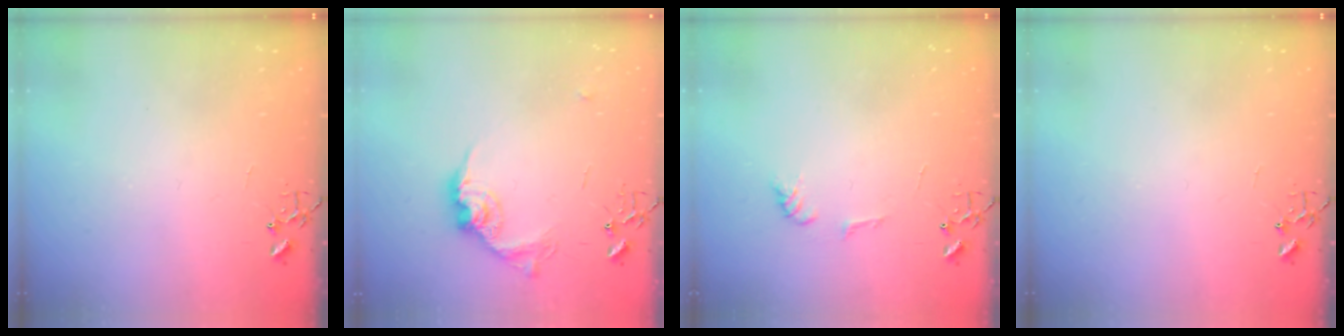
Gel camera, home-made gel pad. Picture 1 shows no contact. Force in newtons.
{"total": 13.4, "press": 13.3, "slide": 0.8}
{"total": 5.9, "press": 5.9, "slide": 0.6}
{"total": 0.0}